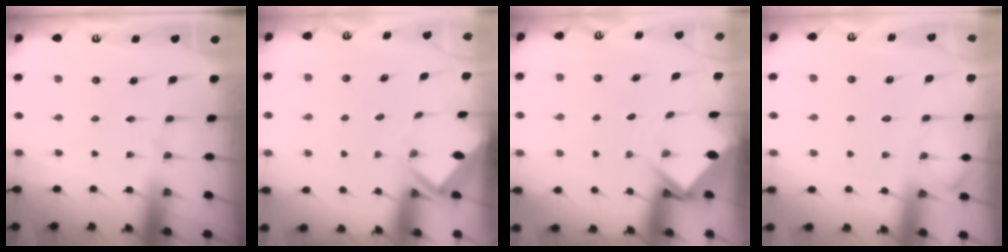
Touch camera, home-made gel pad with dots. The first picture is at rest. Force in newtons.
{"total": 2.4, "press": 2.4, "slide": 0.1}
{"total": 3.8, "press": 3.8, "slide": 0.1}
{"total": 4.2, "press": 4.1, "slide": 0.6}